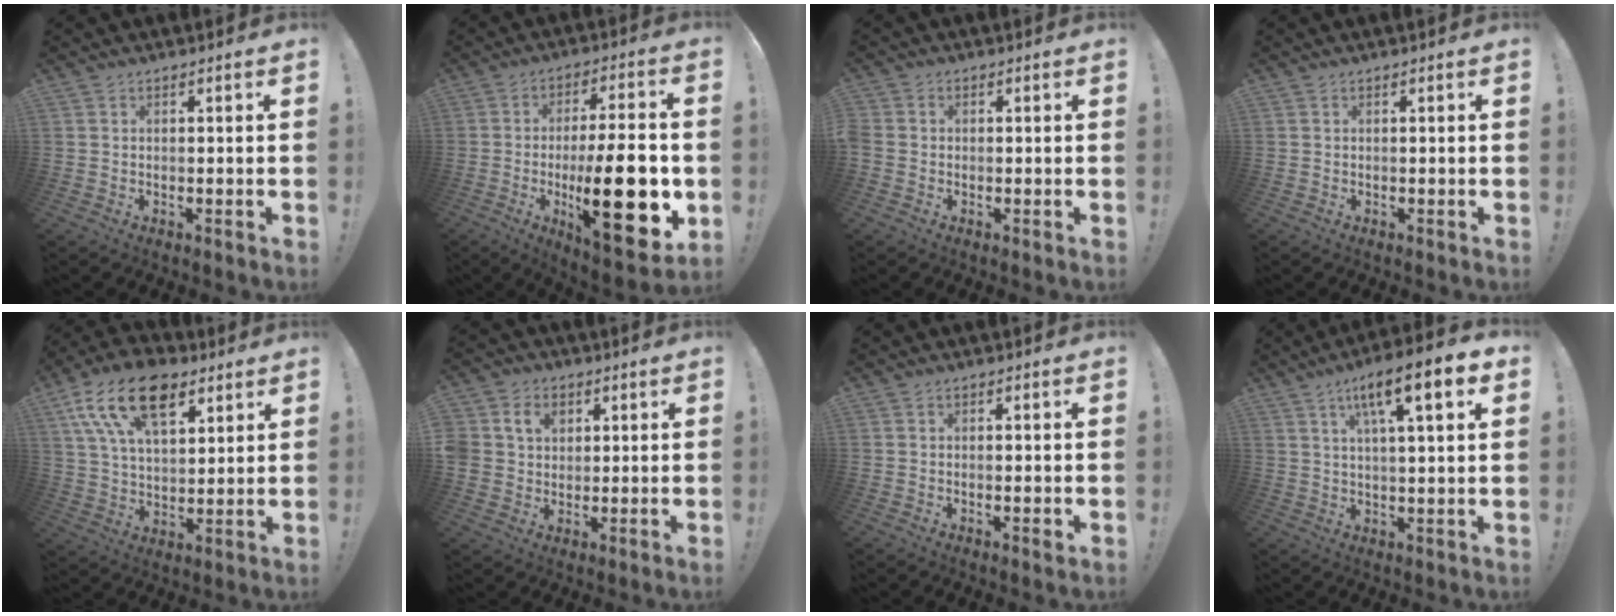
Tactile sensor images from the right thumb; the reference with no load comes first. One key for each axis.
{"total": 24.7, "fx": -4.5, "fy": 7.6, "fz": 23.1, "tx": -0.361, "ty": -0.003, "tz": -0.061}
{"total": 1.9, "fx": -0.6, "fy": 1.6, "fz": 0.9, "tx": -0.020, "ty": 0.010, "tz": -0.009}
{"total": 0.0}
{"total": 19.4, "fx": 10.2, "fy": 10.7, "fz": 12.5, "tx": -0.219, "ty": -0.046, "tz": 0.183}
{"total": 8.6, "fx": 3.1, "fy": 7.2, "fz": 3.5, "tx": -0.073, "ty": -0.001, "tz": 0.064}
{"total": 1.5, "fx": 0.0, "fy": 0.1, "fz": 1.5, "tx": -0.016, "ty": -0.004, "tz": -0.002}
{"total": 11.5, "fx": 5.1, "fy": 2.0, "fz": 10.1, "tx": -0.155, "ty": -0.020, "tz": 0.076}